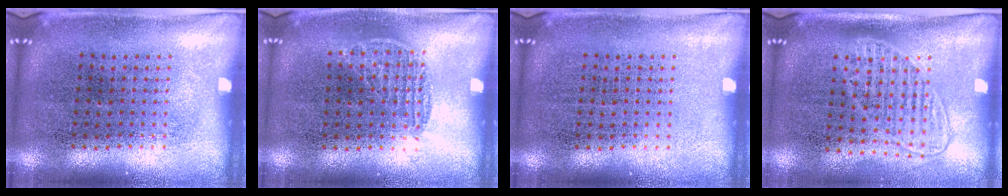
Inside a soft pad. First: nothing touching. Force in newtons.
{"total": 0.8, "press": 0.6, "slide": 0.5}
{"total": 0.0}
{"total": 1.4, "press": 1.2, "slide": 0.7}